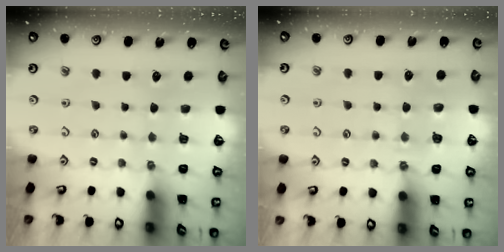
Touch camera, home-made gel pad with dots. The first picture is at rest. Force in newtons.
{"total": 5.8, "press": 5.8, "slide": 0.1}